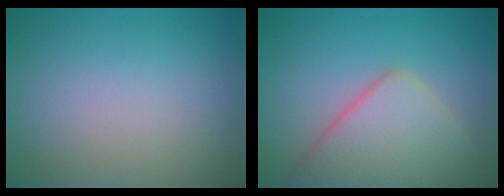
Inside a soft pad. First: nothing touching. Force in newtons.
{"total": 6.5, "press": 6.5, "slide": 0.1}